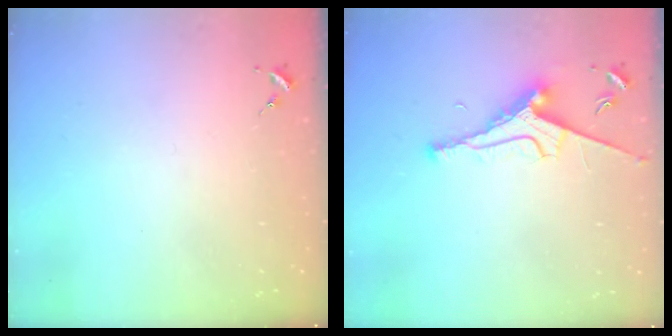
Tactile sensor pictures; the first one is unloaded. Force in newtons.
{"total": 8.9, "press": 8.8, "slide": 1.3}